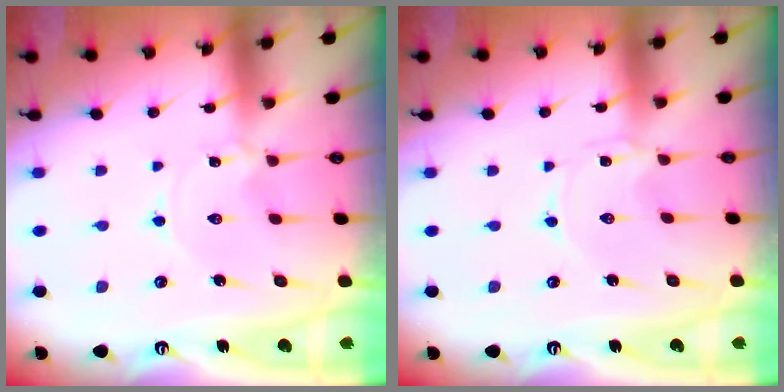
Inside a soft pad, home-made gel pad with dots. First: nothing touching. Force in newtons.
{"total": 0.7, "press": 0.7, "slide": 0.0}